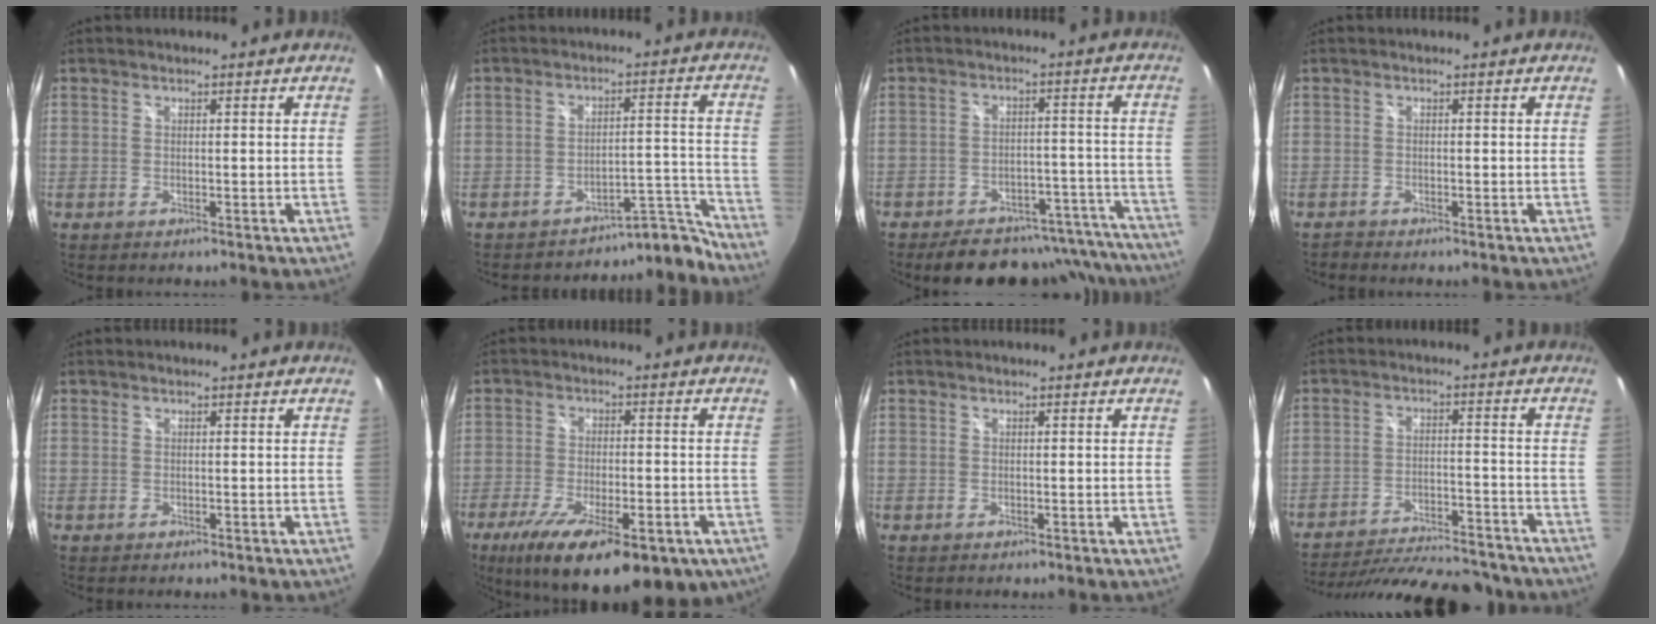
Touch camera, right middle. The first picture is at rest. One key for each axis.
{"total": 8.9, "fx": -8.8, "fy": 1.3, "fz": 0.2, "tx": 0.012, "ty": 0.048, "tz": -0.123}
{"total": 21.7, "fx": -19.5, "fy": 7.5, "fz": 6.2, "tx": -0.095, "ty": 0.046, "tz": -0.225}
{"total": 0.7, "fx": -0.7, "fy": 0.1, "fz": -0.1, "tx": 0.002, "ty": -0.004, "tz": -0.017}
{"total": 0.0}
{"total": 21.1, "fx": -12.6, "fy": 7.6, "fz": 15.2, "tx": -0.280, "ty": -0.062, "tz": -0.180}
{"total": 0.0}
{"total": 23.8, "fx": -21.0, "fy": 5.4, "fz": 9.8, "tx": -0.186, "ty": -0.020, "tz": -0.287}